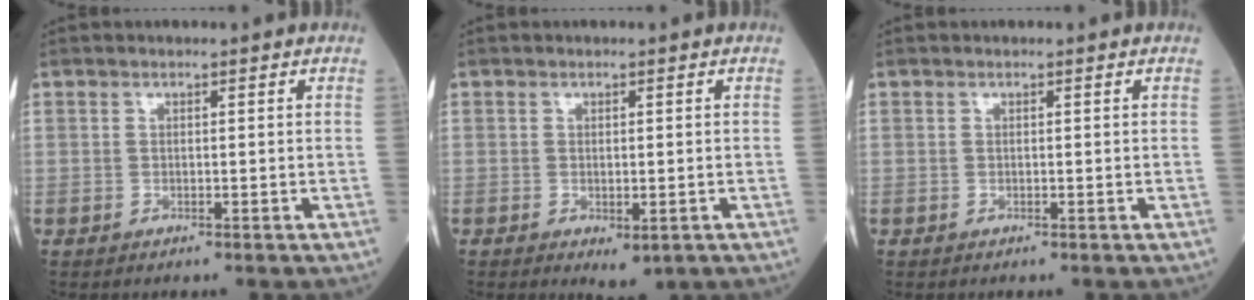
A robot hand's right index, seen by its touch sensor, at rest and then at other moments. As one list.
[{"total": 3.3, "force": [-1.4, 1.5, 2.6], "torque": [-0.038, -0.008, -0.009]}, {"total": 0.0}]